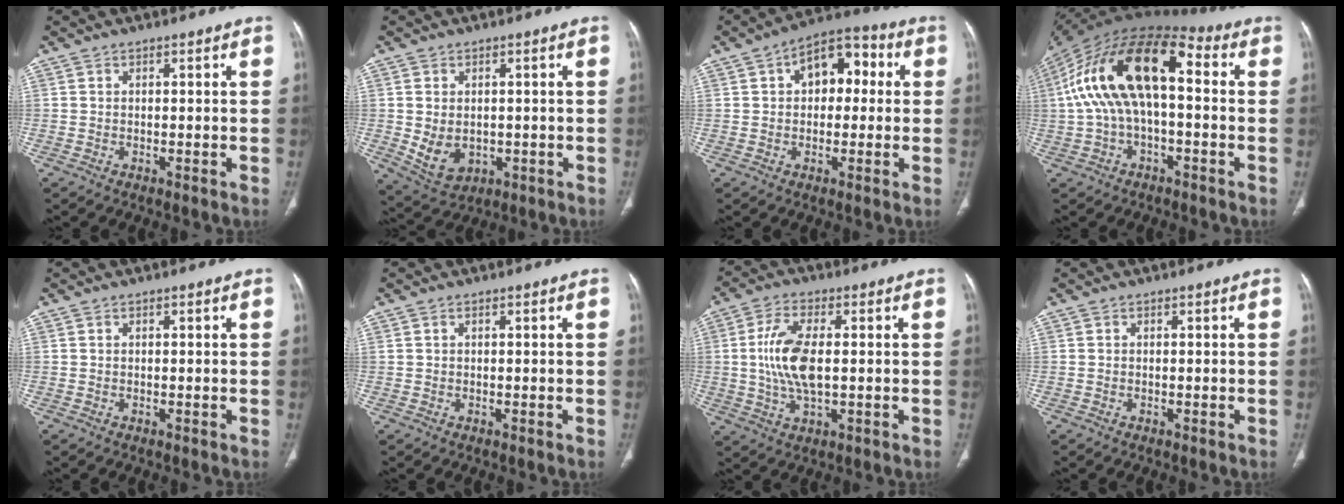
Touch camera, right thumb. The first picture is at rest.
{"total": 6.9, "force": [-0.6, 5.1, 4.7], "torque": [-0.071, -0.006, 0.011]}
{"total": 10.9, "force": [2.2, 6.8, 8.2], "torque": [-0.083, 0.030, 0.024]}
{"total": 20.0, "force": [1.6, 9.8, 17.3], "torque": [-0.320, 0.052, 0.016]}
{"total": 0.0}
{"total": 0.0}
{"total": 10.3, "force": [0.5, 4.6, 9.2], "torque": [-0.198, -0.001, 0.012]}
{"total": 0.0}